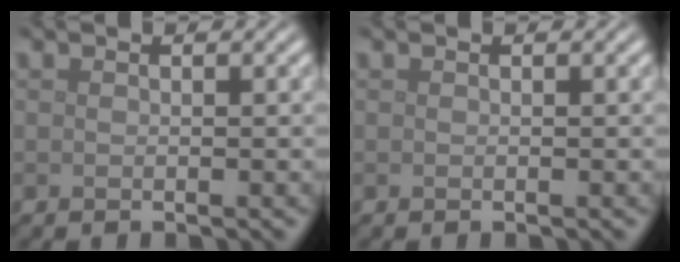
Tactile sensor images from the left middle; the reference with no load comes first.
{"total": 0.0}